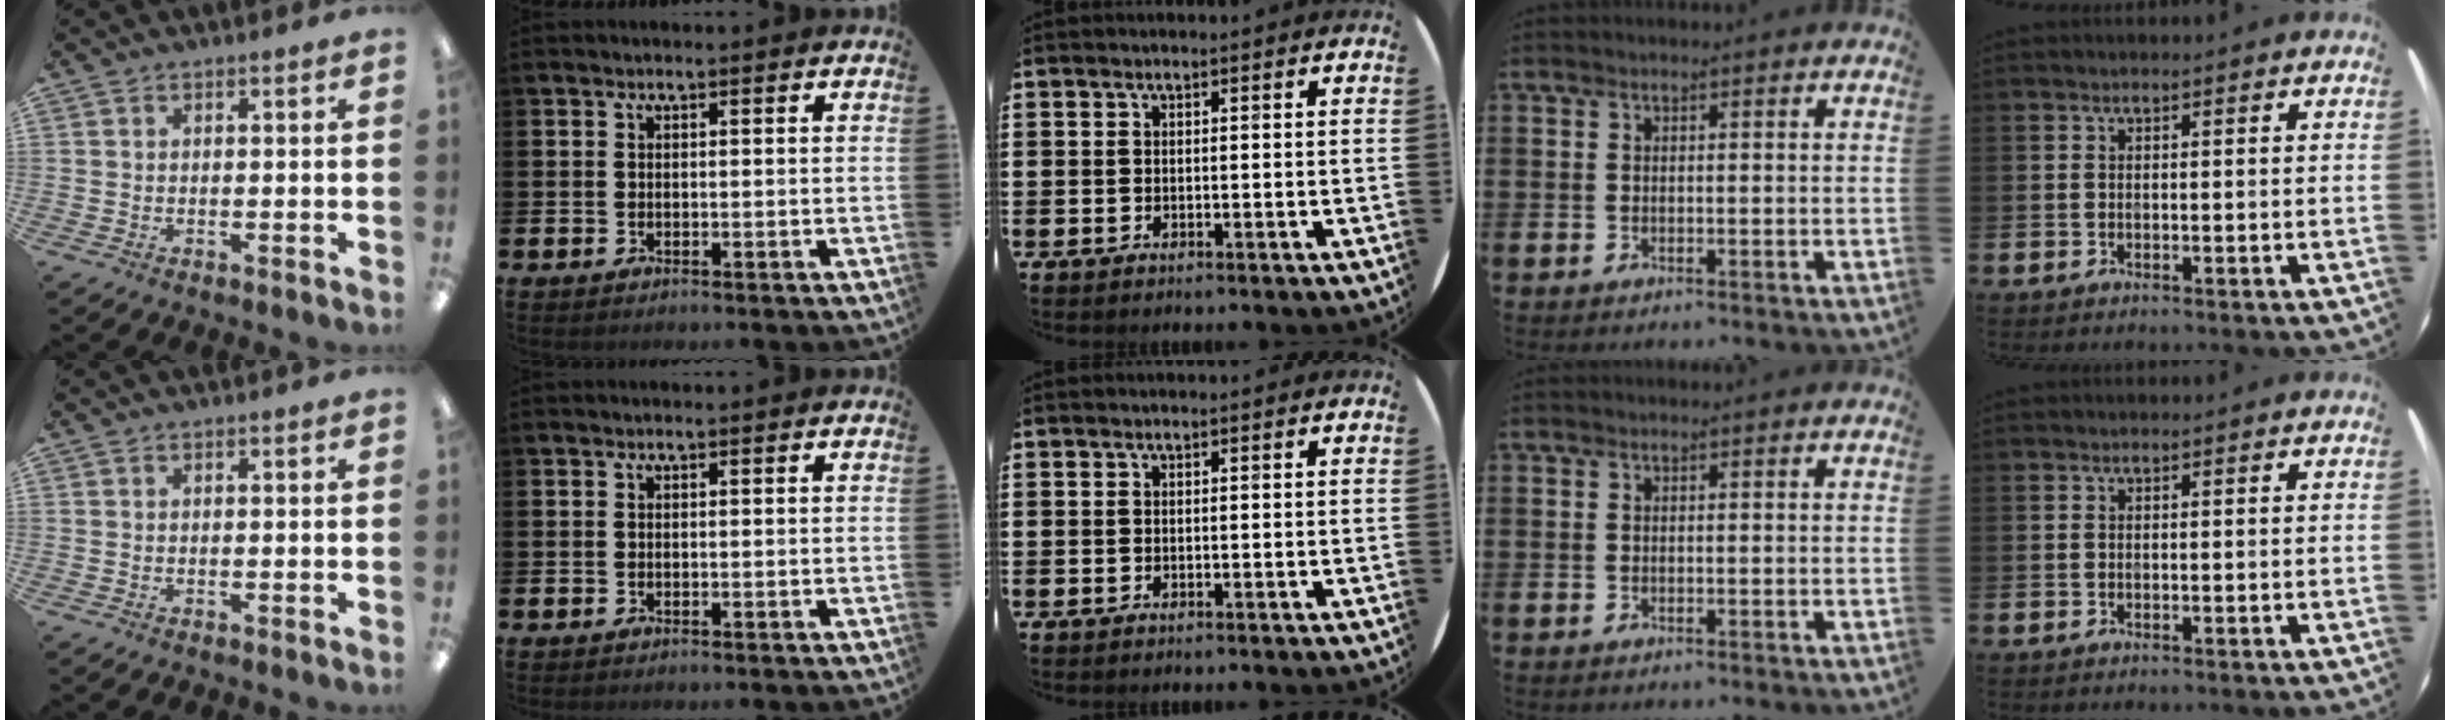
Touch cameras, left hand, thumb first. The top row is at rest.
{}